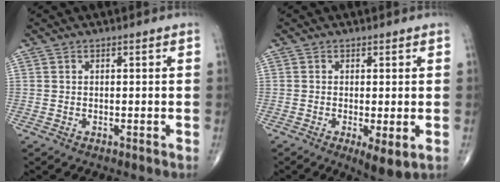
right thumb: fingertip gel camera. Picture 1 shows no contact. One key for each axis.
{"total": 2.9, "fx": -0.5, "fy": 0.7, "fz": 2.8, "tx": -0.047, "ty": -0.012, "tz": -0.008}